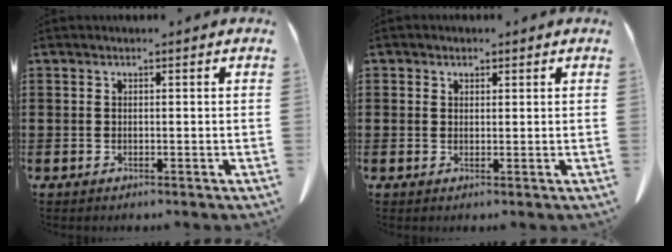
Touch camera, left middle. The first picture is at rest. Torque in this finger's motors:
{"motor_torque": [-1.02, 0.99, -0.08, -0.01]}